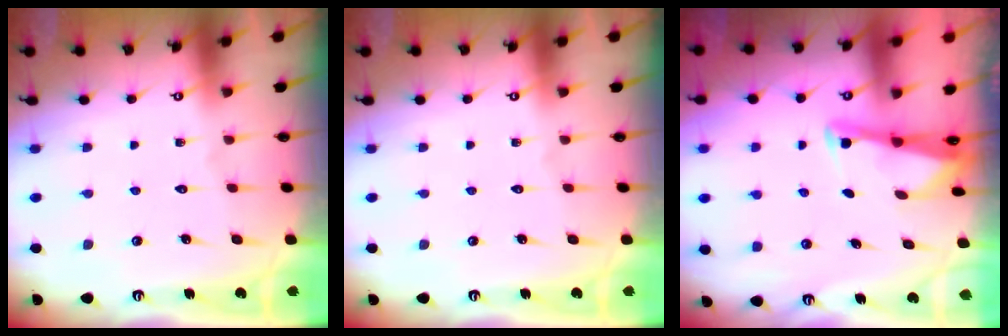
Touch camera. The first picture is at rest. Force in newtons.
{"total": 0.0}
{"total": 2.5, "press": 2.5, "slide": 0.1}